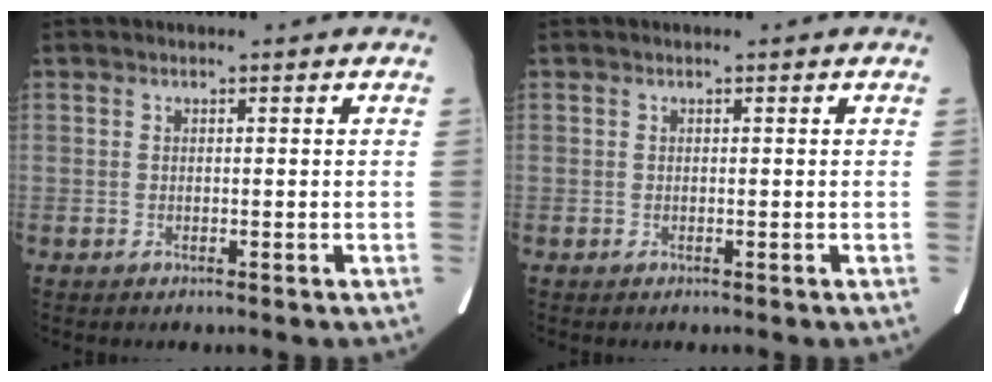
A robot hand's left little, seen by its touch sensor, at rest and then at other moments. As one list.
[{"total": 0.0}]